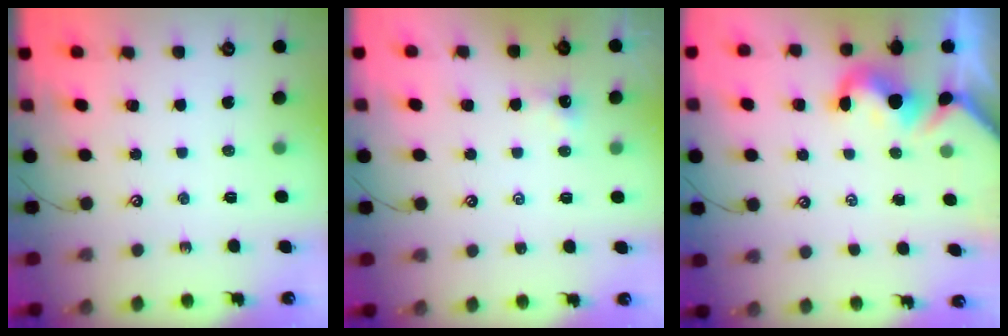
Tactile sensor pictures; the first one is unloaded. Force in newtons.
{"total": 1.4, "press": 1.4, "slide": 0.2}
{"total": 1.4, "press": 1.3, "slide": 0.5}